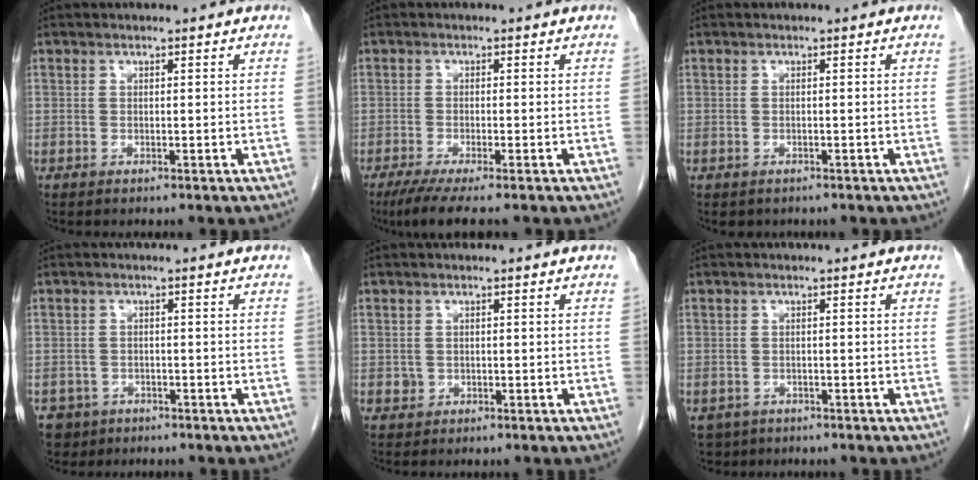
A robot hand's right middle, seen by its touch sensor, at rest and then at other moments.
{"total": 5.4, "force": [-4.1, -0.1, 3.5], "torque": [-0.058, -0.016, -0.069]}
{"total": 1.0, "force": [-0.8, 0.7, 0.1], "torque": [-0.011, 0.000, -0.008]}
{"total": 4.0, "force": [-2.5, 3.1, 0.0], "torque": [0.003, 0.006, -0.039]}
{"total": 1.0, "force": [-0.2, 1.0, 0.2], "torque": [-0.002, 0.003, 0.000]}
{"total": 3.8, "force": [-2.4, 2.9, 0.6], "torque": [-0.007, 0.002, -0.035]}